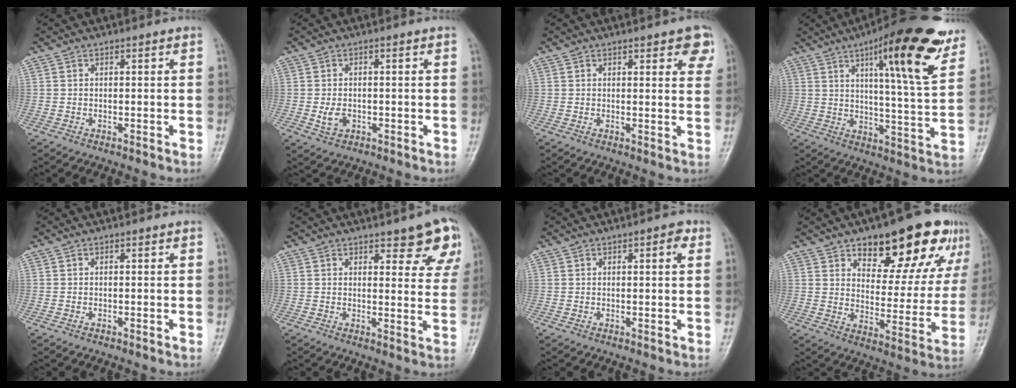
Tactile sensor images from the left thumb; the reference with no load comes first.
{"total": 2.8, "force": [-0.6, 2.1, 1.8], "torque": [-0.028, 0.000, -0.007]}
{"total": 5.7, "force": [3.1, 2.1, 4.3], "torque": [-0.027, -0.012, 0.030]}
{"total": 19.8, "force": [11.0, 3.9, 16.0], "torque": [-0.199, -0.048, 0.158]}
{"total": 0.0}
{"total": 9.1, "force": [5.7, 3.2, 6.4], "torque": [-0.043, -0.031, 0.065]}
{"total": 2.3, "force": [1.0, 0.7, 2.0], "torque": [-0.023, 0.000, 0.011]}
{"total": 20.4, "force": [12.4, 8.9, 13.6], "torque": [-0.123, -0.045, 0.181]}